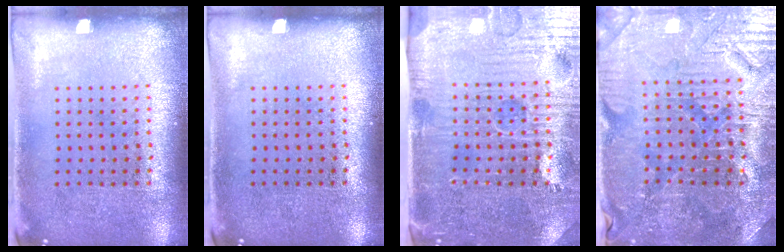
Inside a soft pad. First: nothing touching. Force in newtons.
{"total": 0.0}
{"total": 4.9, "press": 4.4, "slide": 2.0}
{"total": 3.5, "press": 3.5, "slide": 0.5}